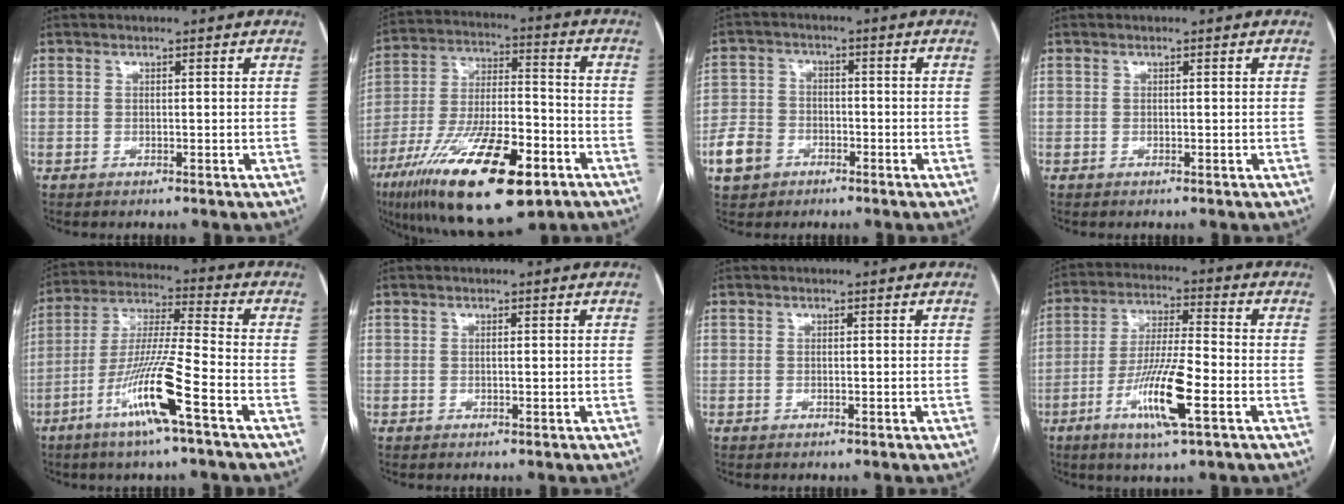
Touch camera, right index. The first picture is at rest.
{"total": 21.4, "force": [-11.8, 5.8, 16.8], "torque": [-0.312, -0.023, -0.199]}
{"total": 6.6, "force": [-3.3, 5.1, 2.4], "torque": [-0.067, 0.013, -0.055]}
{"total": 0.0}
{"total": 13.3, "force": [-6.4, -0.3, 11.7], "torque": [-0.236, -0.013, -0.124]}
{"total": 0.0}
{"total": 0.0}
{"total": 11.9, "force": [-4.6, 0.9, 11.0], "torque": [-0.212, -0.014, -0.085]}